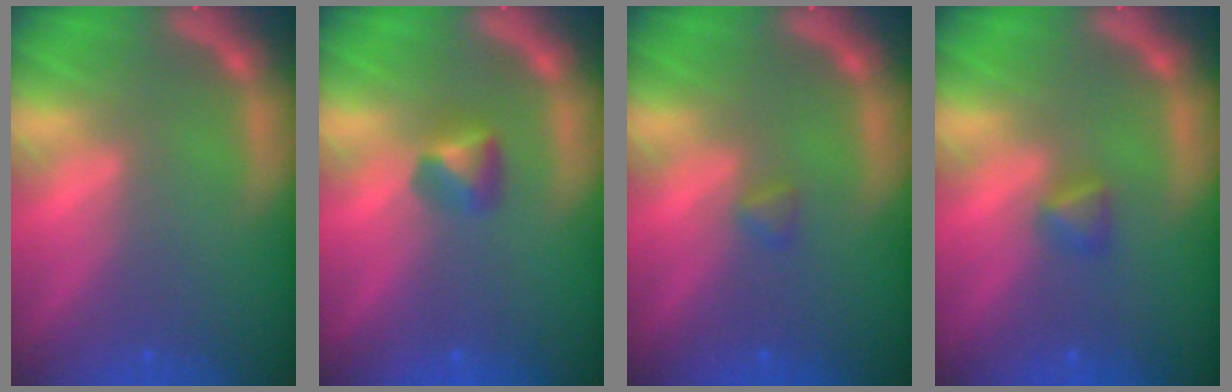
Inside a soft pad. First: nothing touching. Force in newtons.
{"total": 1.9}
{"total": 0.9}
{"total": 1.4}